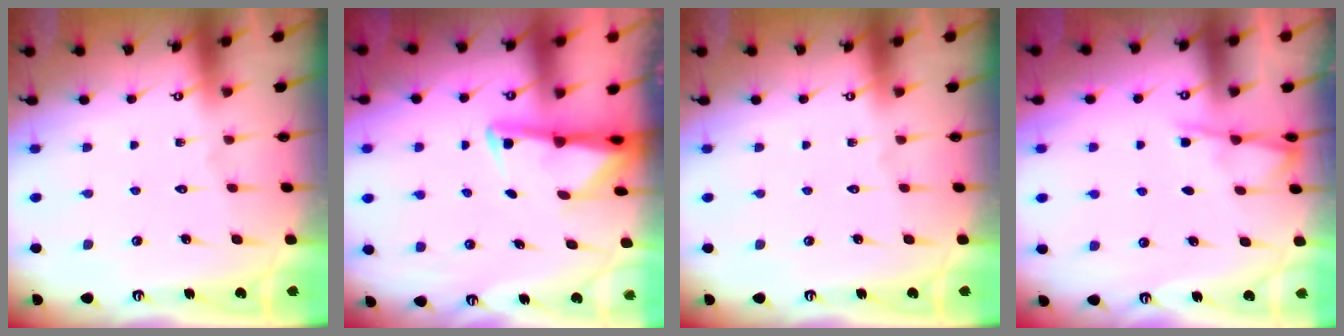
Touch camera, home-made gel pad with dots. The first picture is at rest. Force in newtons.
{"total": 2.8, "press": 2.7, "slide": 0.7}
{"total": 0.0}
{"total": 3.6, "press": 3.5, "slide": 0.6}